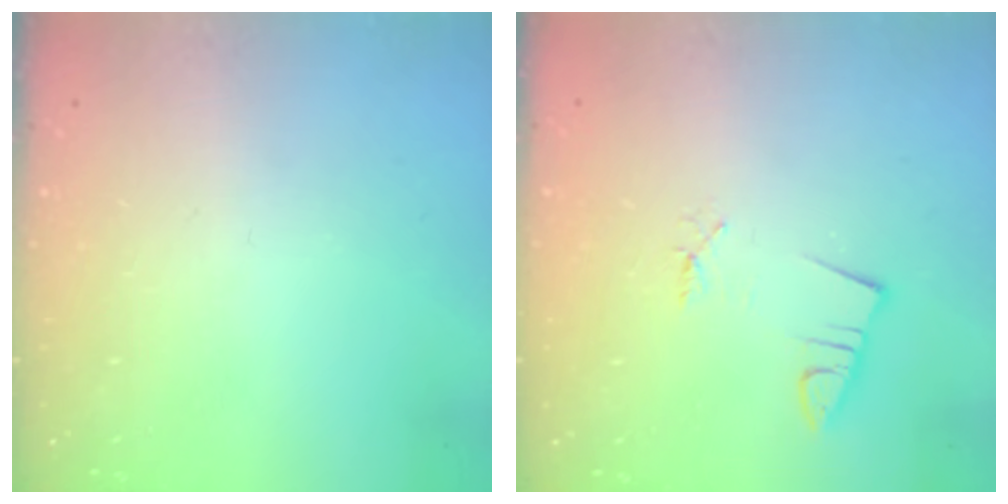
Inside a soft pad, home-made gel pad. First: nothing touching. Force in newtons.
{"total": 1.1, "press": 1.1, "slide": 0.0}